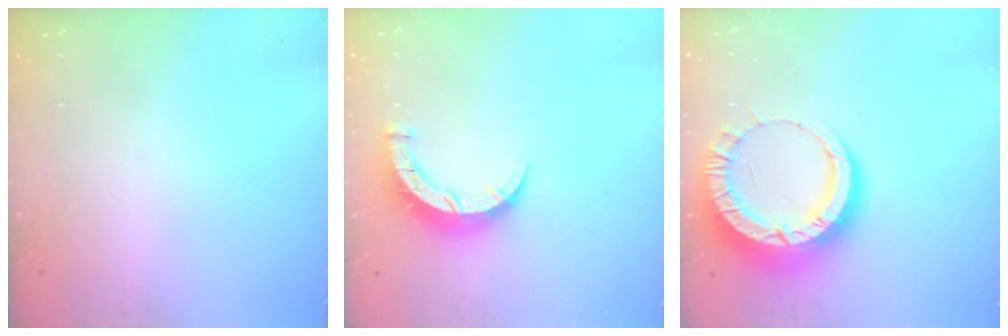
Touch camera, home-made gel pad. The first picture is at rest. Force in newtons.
{"total": 7.9, "press": 7.9, "slide": 0.2}
{"total": 13.2, "press": 13.1, "slide": 1.3}